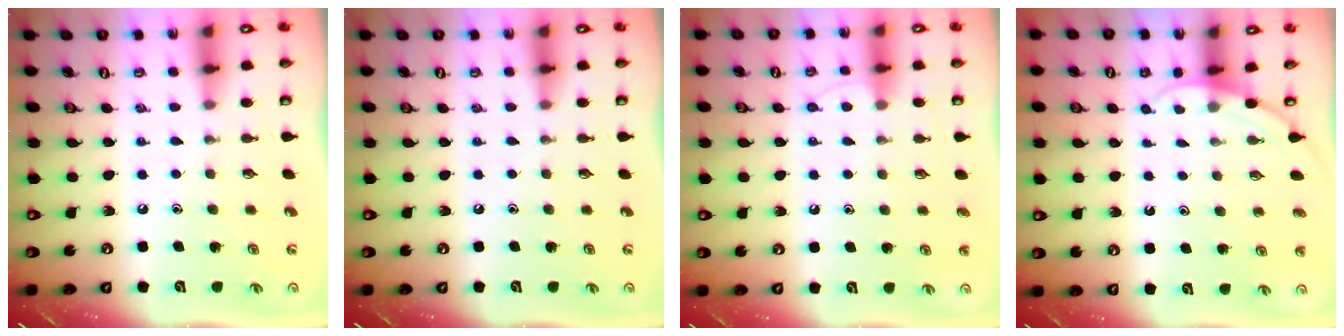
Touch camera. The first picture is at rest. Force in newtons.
{"total": 0.0}
{"total": 5.2, "press": 5.1, "slide": 0.5}
{"total": 3.9, "press": 3.9, "slide": 0.3}